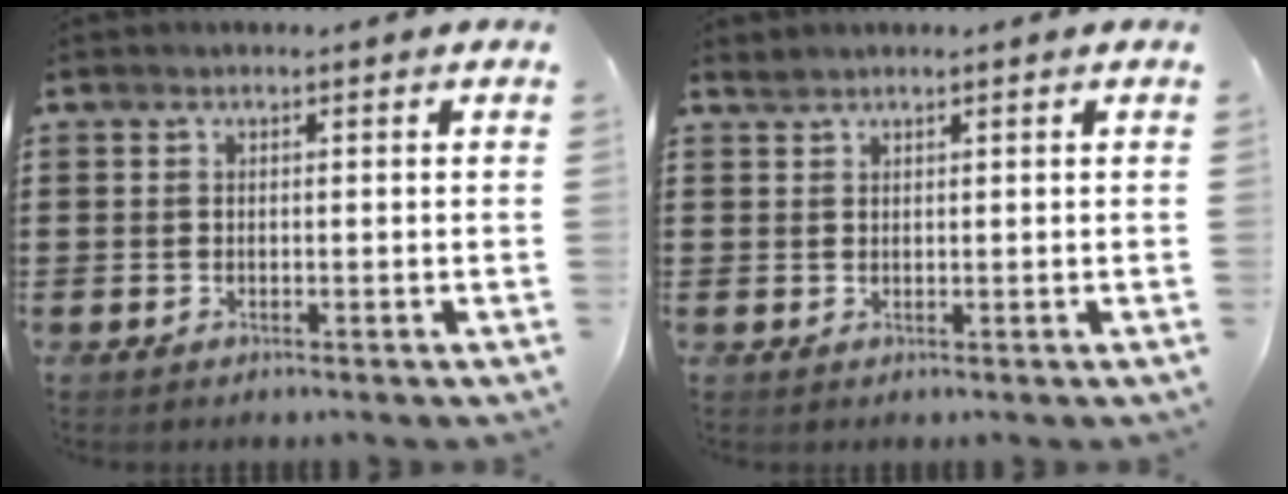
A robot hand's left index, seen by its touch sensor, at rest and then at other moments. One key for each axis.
{"total": 1.1, "fx": 1.0, "fy": 0.5, "fz": -0.1, "tx": -0.003, "ty": 0.001, "tz": 0.020}